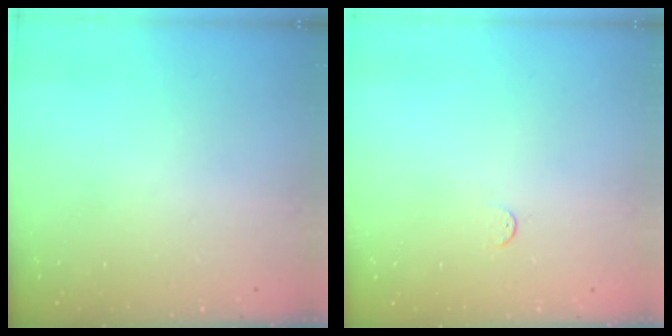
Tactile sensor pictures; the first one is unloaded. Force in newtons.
{"total": 2.9, "press": 2.9, "slide": 0.4}